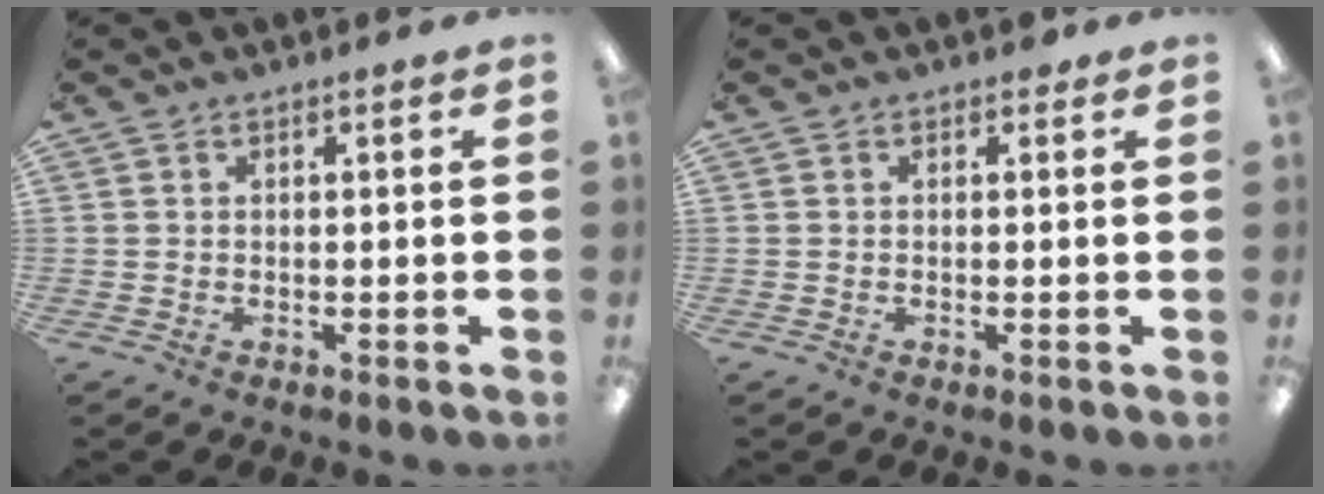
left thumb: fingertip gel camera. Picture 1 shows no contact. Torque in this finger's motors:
{"motor_torque": [0.10, -0.02, 0.18, 0.04, 0.00]}